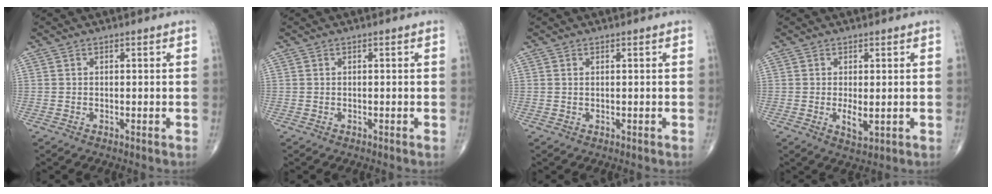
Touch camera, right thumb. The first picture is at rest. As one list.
[{"total": 0.0}, {"total": 0.0}, {"total": 3.2, "force": [-0.2, 1.2, 3.0], "torque": [-0.045, -0.010, 0.002]}]